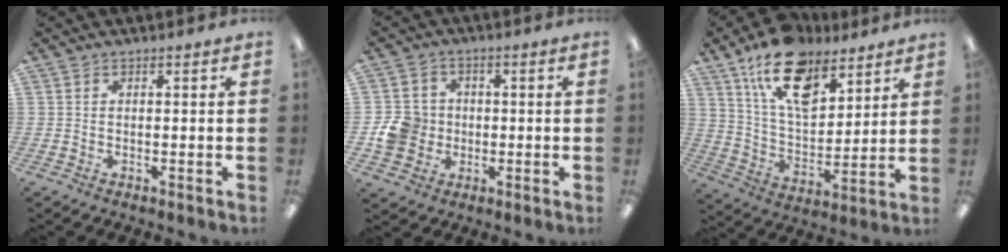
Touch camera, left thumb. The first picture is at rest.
{"total": 7.9, "force": [-0.8, 7.5, 2.4], "torque": [-0.045, 0.013, -0.012]}
{"total": 16.9, "force": [11.0, 8.6, 9.5], "torque": [-0.164, -0.046, 0.198]}